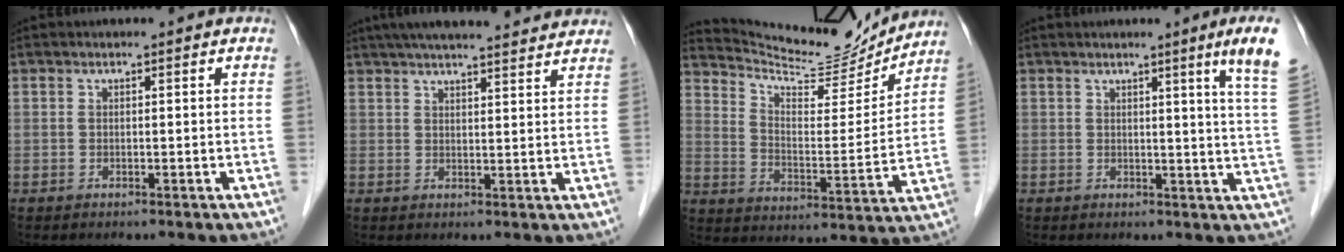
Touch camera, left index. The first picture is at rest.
{"total": 17.1, "force": [15.2, 2.3, 7.4], "torque": [-0.115, 0.045, 0.205]}
{"total": 16.0, "force": [15.6, 1.6, 2.9], "torque": [-0.061, -0.030, 0.236]}
{"total": 7.8, "force": [4.9, -1.4, 5.9], "torque": [-0.069, -0.027, 0.038]}